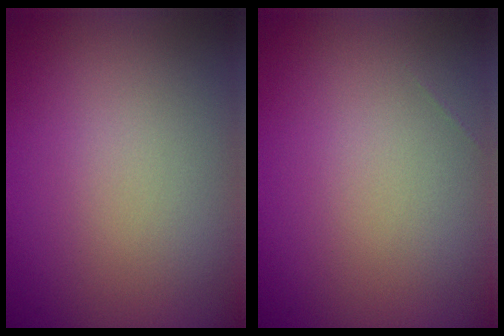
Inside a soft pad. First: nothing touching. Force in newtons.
{"total": 0.0}